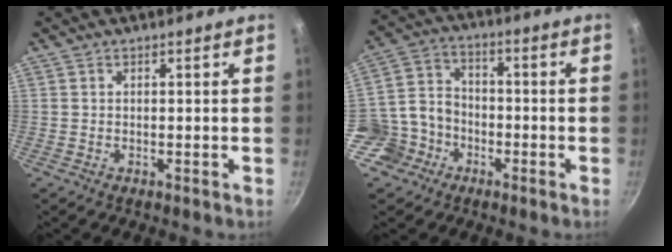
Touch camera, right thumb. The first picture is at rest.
{"total": 9.7, "force": [-4.3, 8.2, 2.9], "torque": [-0.024, 0.049, -0.091]}